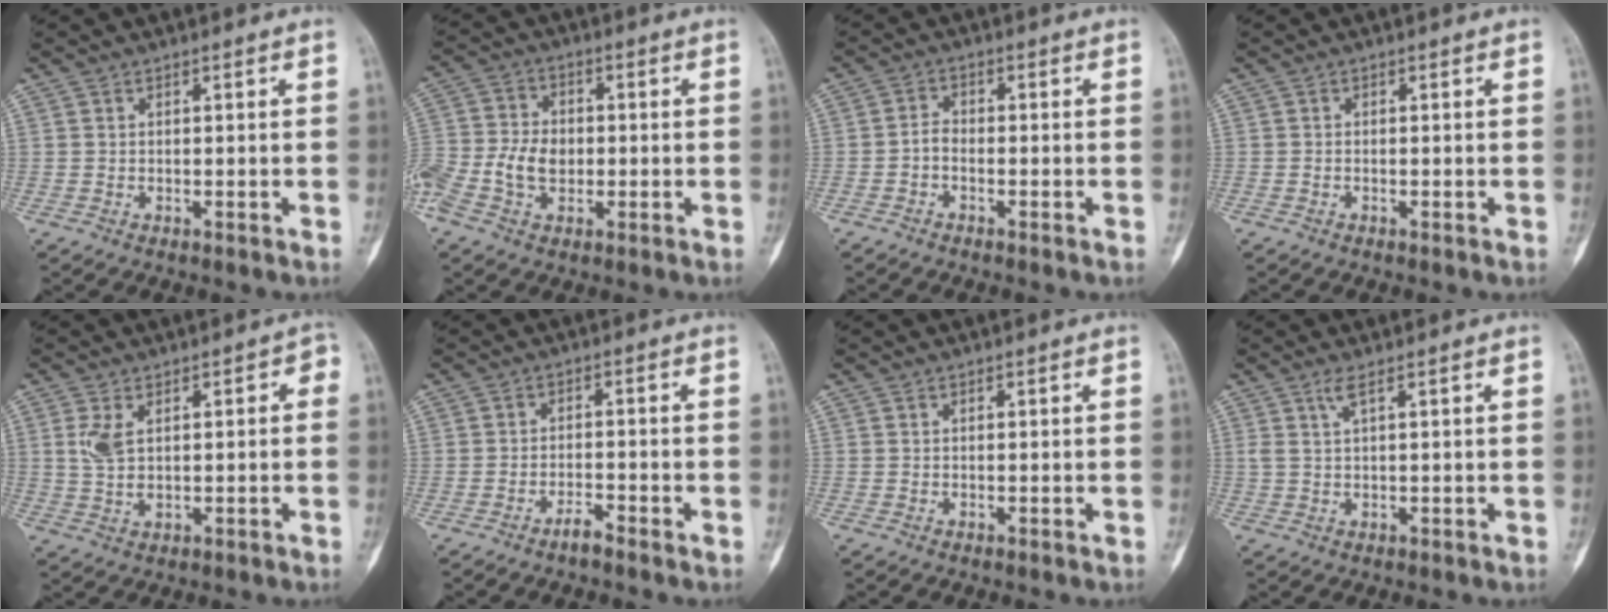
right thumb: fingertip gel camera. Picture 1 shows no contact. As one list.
[{"total": 10.8, "force": [-2.4, 7.6, 7.4], "torque": [-0.163, 0.018, -0.047]}, {"total": 2.2, "force": [-1.0, 1.3, 1.4], "torque": [-0.023, 0.011, -0.025]}, {"total": 0.0}, {"total": 6.5, "force": [1.2, 3.6, 5.3], "torque": [-0.082, 0.010, 0.025]}, {"total": 2.4, "force": [-2.0, 0.4, 1.3], "torque": [-0.027, 0.010, -0.040]}, {"total": 0.0}, {"total": 2.2, "force": [1.1, -0.1, 1.8], "torque": [-0.050, -0.002, 0.030]}]